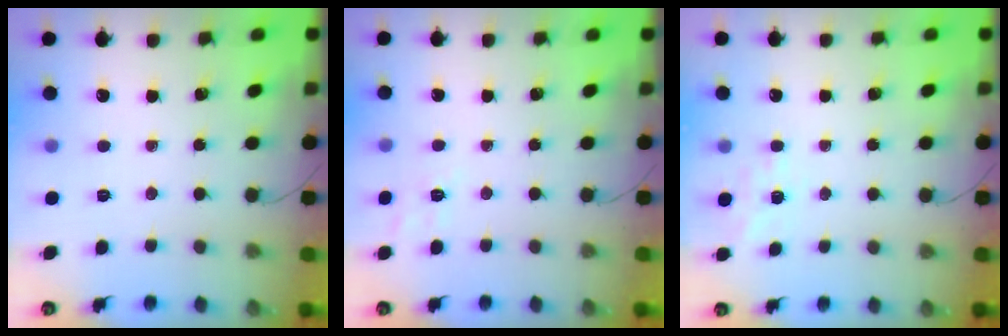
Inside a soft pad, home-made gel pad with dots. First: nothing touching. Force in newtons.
{"total": 6.3, "press": 5.9, "slide": 2.0}
{"total": 6.1, "press": 5.9, "slide": 1.6}